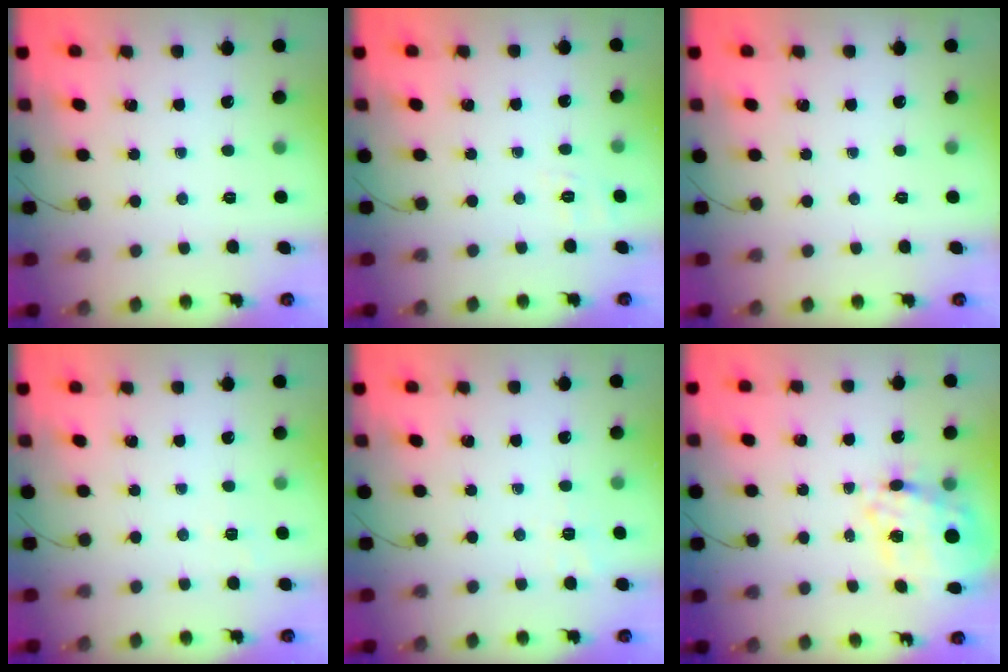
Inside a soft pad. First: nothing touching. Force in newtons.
{"total": 2.2, "press": 0.7, "slide": 2.1}
{"total": 0.0}
{"total": 2.7, "press": 2.2, "slide": 1.5}
{"total": 1.9, "press": 0.5, "slide": 1.9}
{"total": 16.5, "press": 16.1, "slide": 3.6}